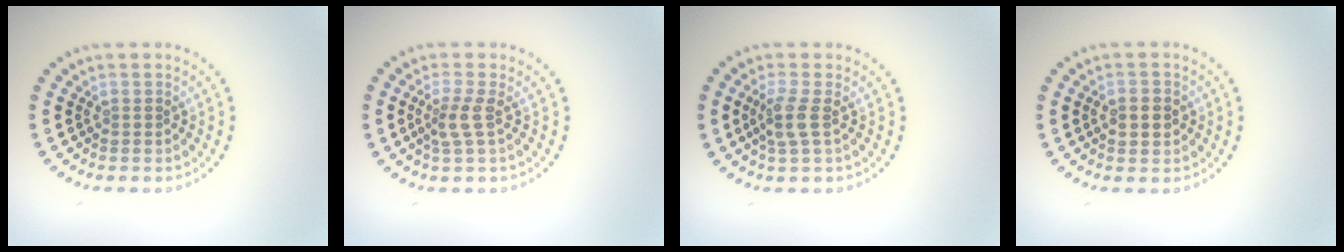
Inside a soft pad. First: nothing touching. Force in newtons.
{"total": 2.0, "press": 1.6, "slide": 1.3}
{"total": 2.1, "press": 1.8, "slide": 1.1}
{"total": 2.2, "press": 2.2, "slide": 0.4}